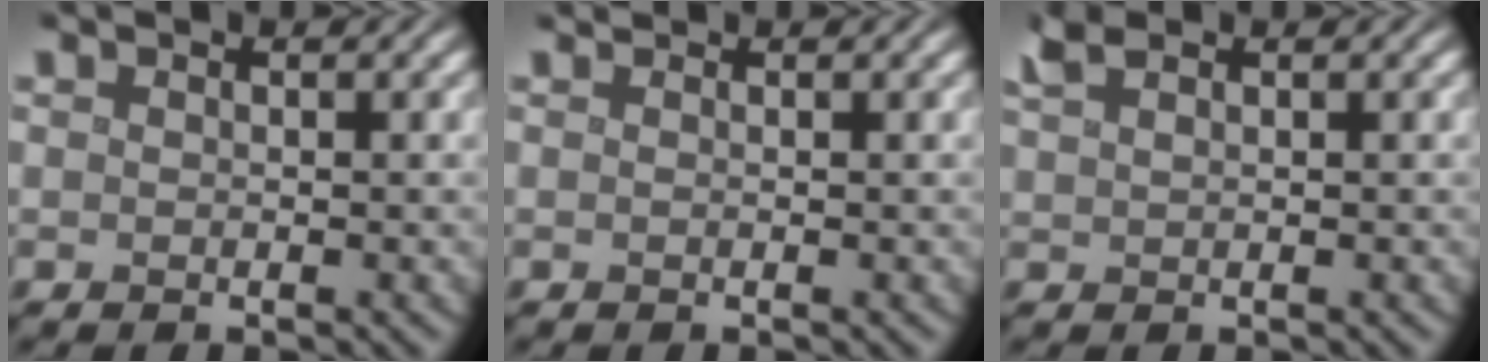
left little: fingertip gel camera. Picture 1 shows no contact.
{"total": 0.6, "force": [0.4, 0.1, 0.4], "torque": [-0.015, -0.001, -0.002]}
{"total": 1.9, "force": [1.4, 0.5, 1.1], "torque": [-0.024, 0.008, 0.031]}